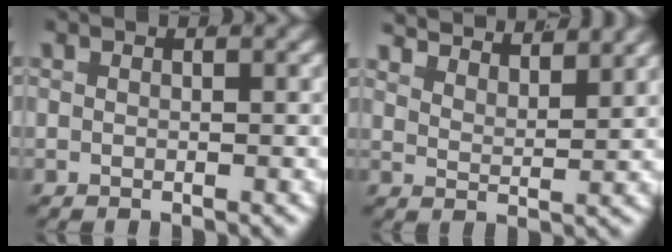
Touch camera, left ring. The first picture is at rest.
{"total": 4.9, "force": [4.0, 2.0, 2.1], "torque": [-0.038, 0.001, 0.059]}